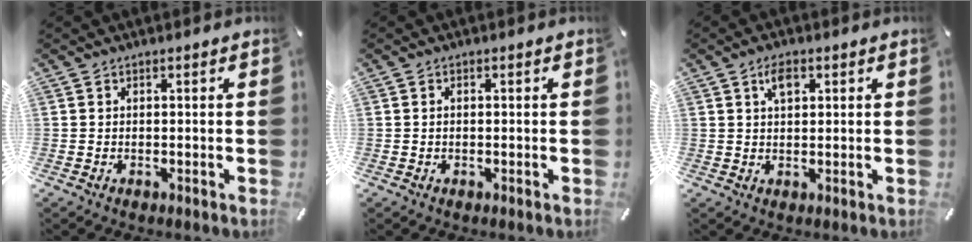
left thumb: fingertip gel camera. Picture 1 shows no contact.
{"total": 0.6, "force": [0.0, 0.3, 0.5], "torque": [-0.010, 0.002, -0.001]}
{"total": 3.6, "force": [1.7, 2.0, 2.5], "torque": [-0.039, 0.001, 0.025]}